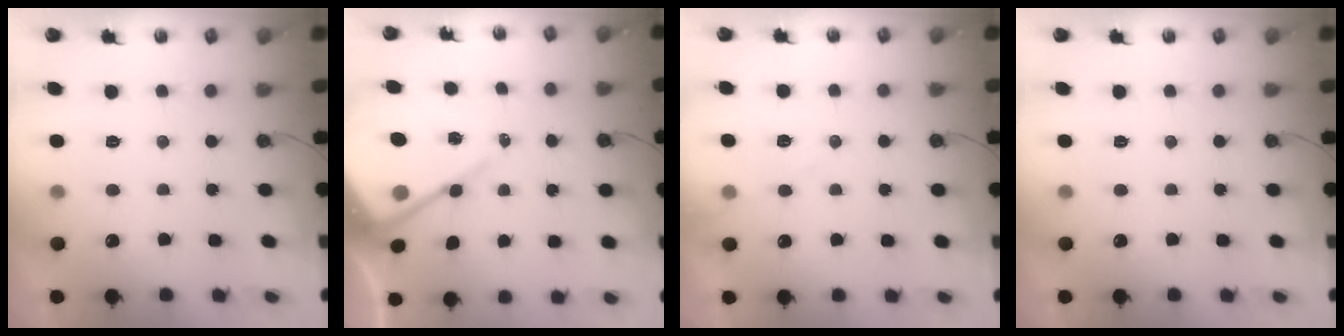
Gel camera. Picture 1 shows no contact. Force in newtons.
{"total": 12.3, "press": 12.2, "slide": 1.0}
{"total": 6.1, "press": 6.0, "slide": 1.0}
{"total": 0.0}